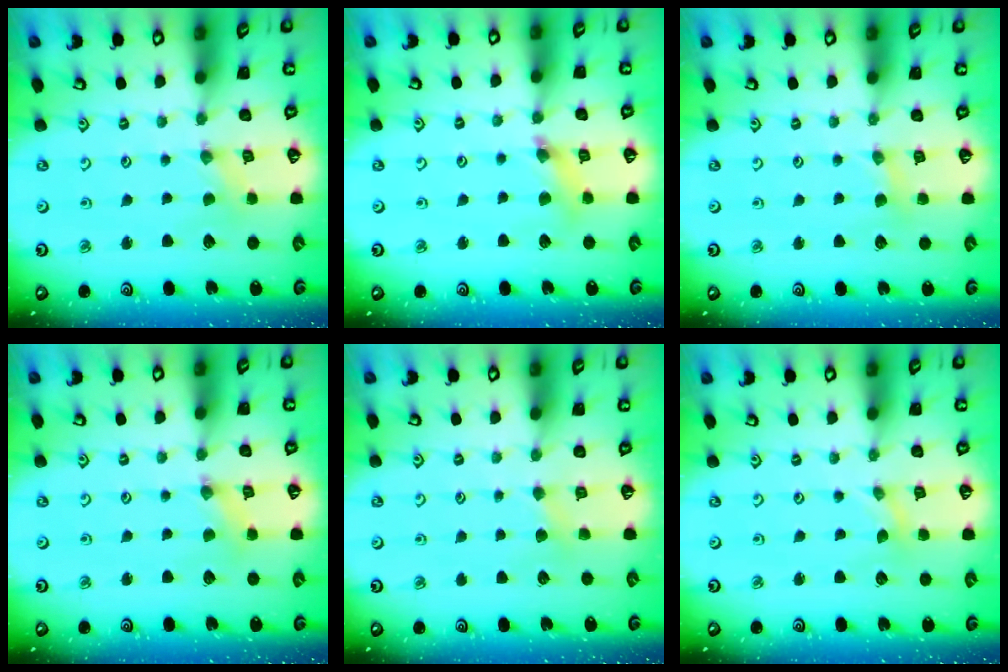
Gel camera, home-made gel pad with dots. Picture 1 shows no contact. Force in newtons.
{"total": 7.0, "press": 6.9, "slide": 0.7}
{"total": 2.7, "press": 2.7, "slide": 0.3}
{"total": 1.2, "press": 1.1, "slide": 0.3}
{"total": 2.6, "press": 2.5, "slide": 0.4}
{"total": 0.0}